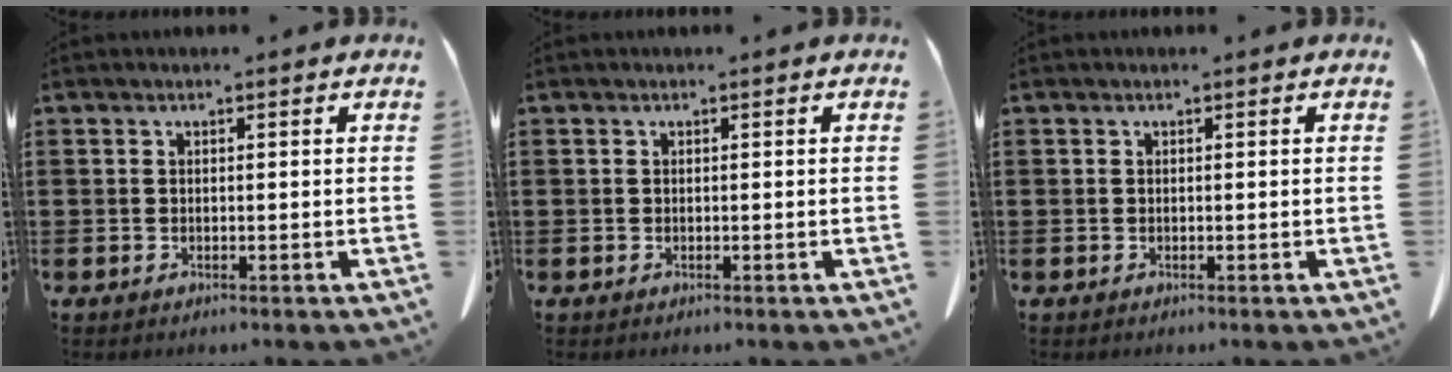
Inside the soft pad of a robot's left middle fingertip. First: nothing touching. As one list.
[{"total": 0.0}, {"total": 0.0}]